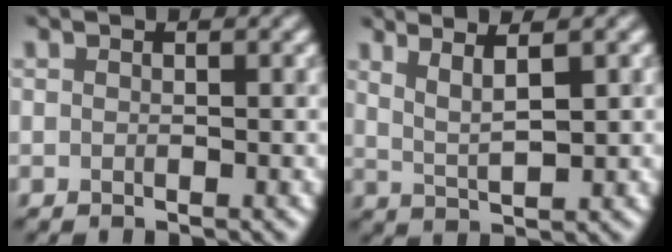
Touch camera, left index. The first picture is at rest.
{"total": 3.1, "force": [1.6, 0.6, 2.6], "torque": [-0.045, -0.002, 0.039]}